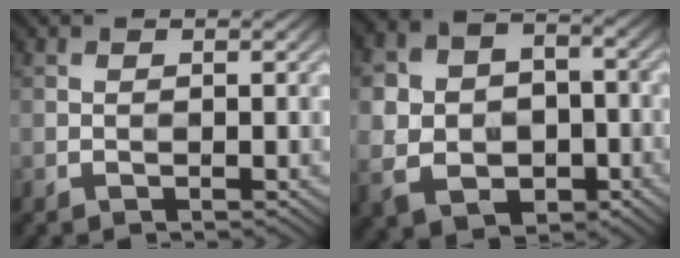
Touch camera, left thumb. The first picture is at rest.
{"total": 10.3, "force": [-2.1, 8.0, 6.1], "torque": [-0.141, -0.031, -0.039]}